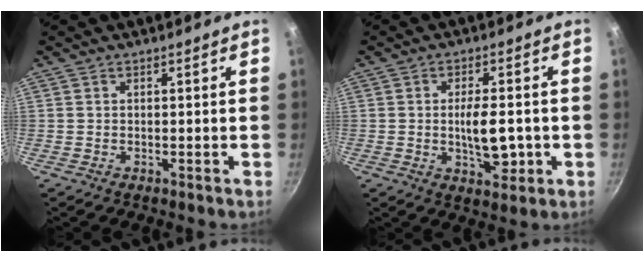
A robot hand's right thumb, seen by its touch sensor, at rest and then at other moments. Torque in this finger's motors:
{"motor_torque": [2.11, 2.02, 1.89, -0.74, 0.35]}